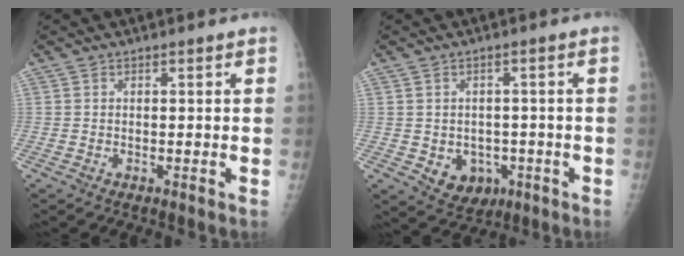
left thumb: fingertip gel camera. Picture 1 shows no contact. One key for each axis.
{"total": 6.8, "fx": -1.9, "fy": 5.5, "fz": 3.4, "tx": -0.026, "ty": 0.011, "tz": -0.012}